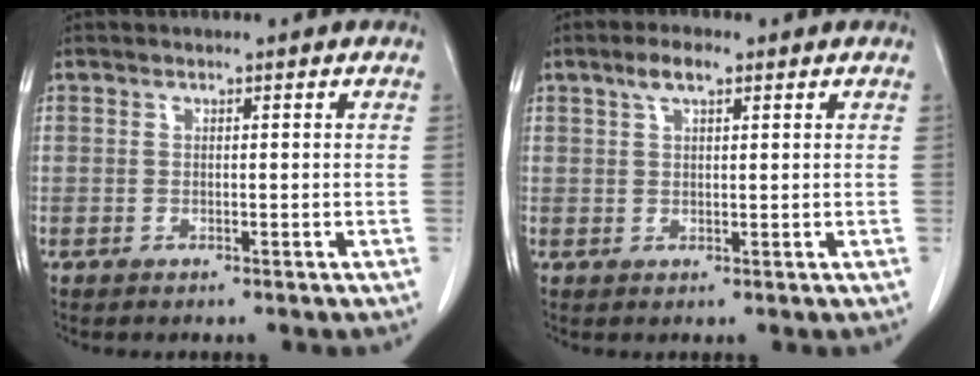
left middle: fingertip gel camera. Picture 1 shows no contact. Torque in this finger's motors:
{"motor_torque": [0.84, -0.61, 0.01, 0.03]}